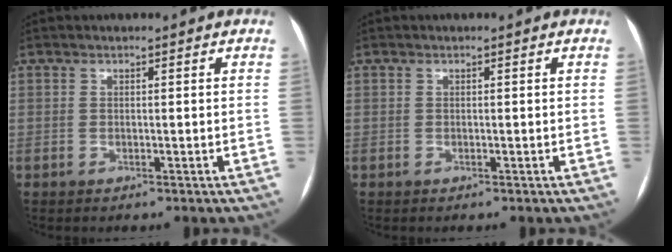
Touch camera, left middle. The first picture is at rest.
{"total": 0.0}